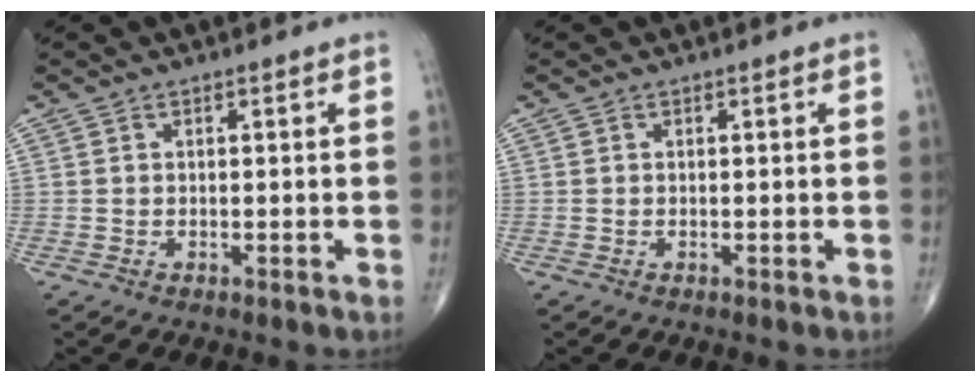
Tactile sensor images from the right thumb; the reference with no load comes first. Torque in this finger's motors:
{"motor_torque": [-0.11, -0.02, -0.27, -0.42, 0.03]}